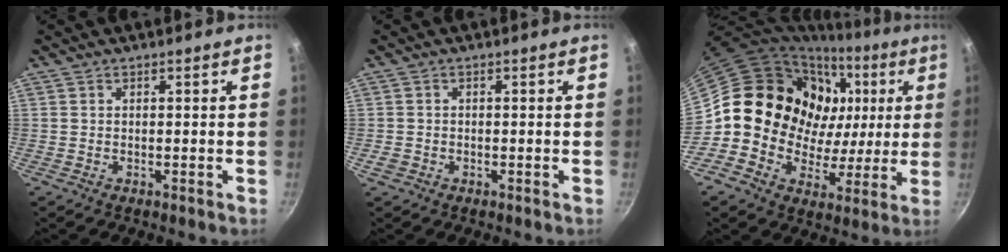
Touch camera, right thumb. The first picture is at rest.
{"total": 1.7, "force": [-0.7, 1.4, 0.6], "torque": [-0.012, 0.002, -0.010]}
{"total": 21.5, "force": [4.9, 18.1, 10.6], "torque": [-0.139, 0.014, 0.081]}